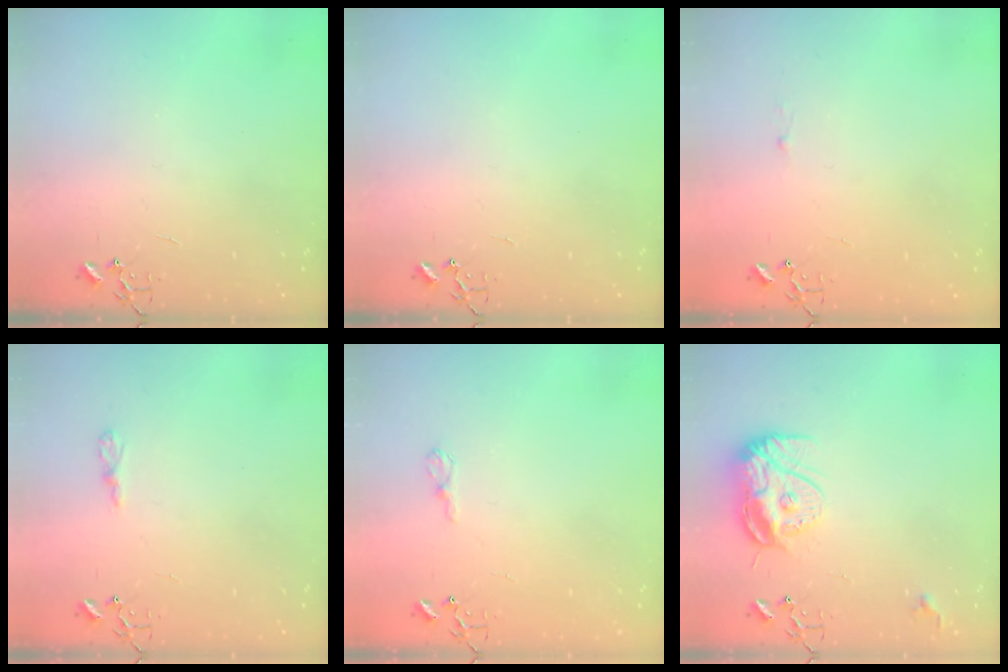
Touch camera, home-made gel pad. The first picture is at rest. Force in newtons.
{"total": 0.0}
{"total": 1.8, "press": 1.8, "slide": 0.2}
{"total": 4.8, "press": 4.7, "slide": 0.6}
{"total": 7.3, "press": 7.3, "slide": 0.9}
{"total": 12.4, "press": 12.4, "slide": 1.4}